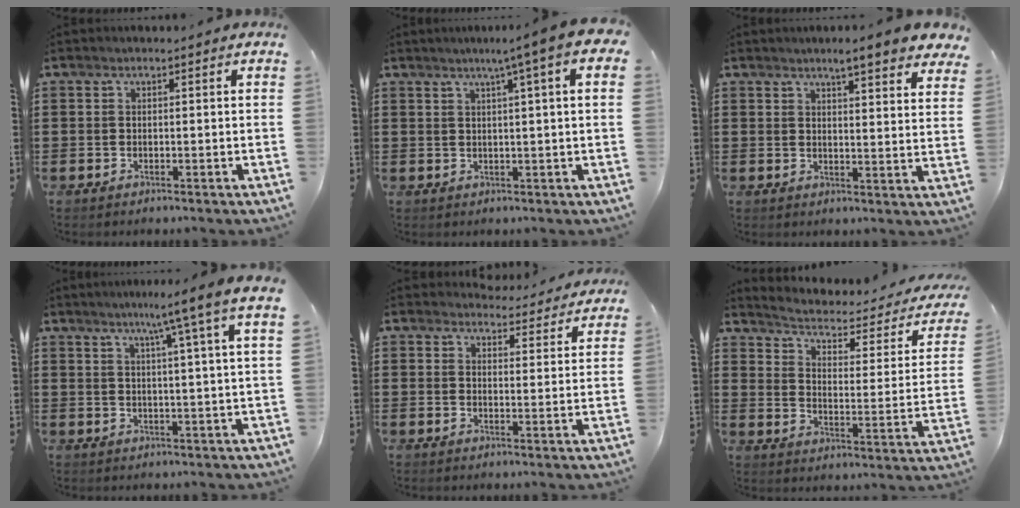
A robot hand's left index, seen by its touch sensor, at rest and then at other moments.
{"total": 5.6, "force": [2.5, -0.5, 5.0], "torque": [-0.091, -0.004, 0.038]}
{"total": 5.0, "force": [4.4, 0.1, 2.5], "torque": [-0.055, -0.012, 0.076]}
{"total": 6.9, "force": [4.2, -1.6, 5.2], "torque": [-0.104, -0.013, 0.063]}
{"total": 4.2, "force": [4.2, 0.5, 0.3], "torque": [-0.014, -0.024, 0.073]}
{"total": 2.8, "force": [1.7, 0.9, 2.0], "torque": [-0.054, -0.020, 0.018]}